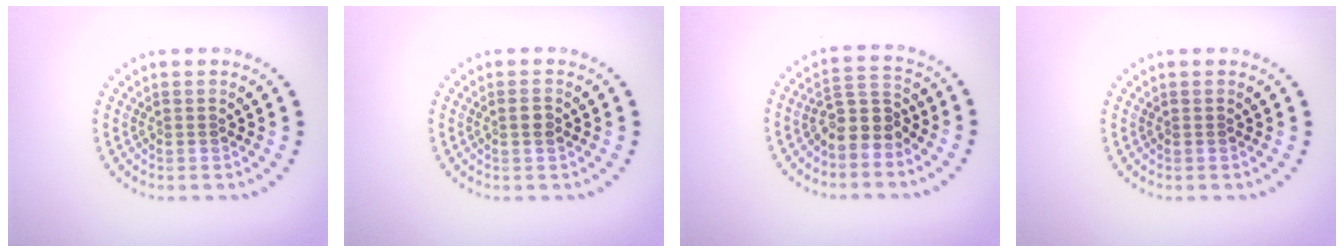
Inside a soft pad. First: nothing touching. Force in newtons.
{"total": 1.1, "press": 1.0, "slide": 0.3}
{"total": 3.4, "press": 2.9, "slide": 1.7}
{"total": 0.0}